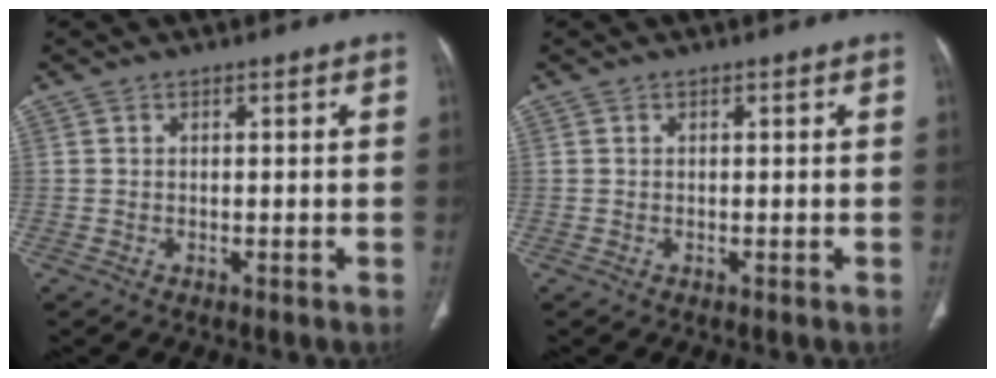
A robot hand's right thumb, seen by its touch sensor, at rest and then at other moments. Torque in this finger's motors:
{"motor_torque": [0.26, -0.28, 0.28, -0.44, 0.05]}